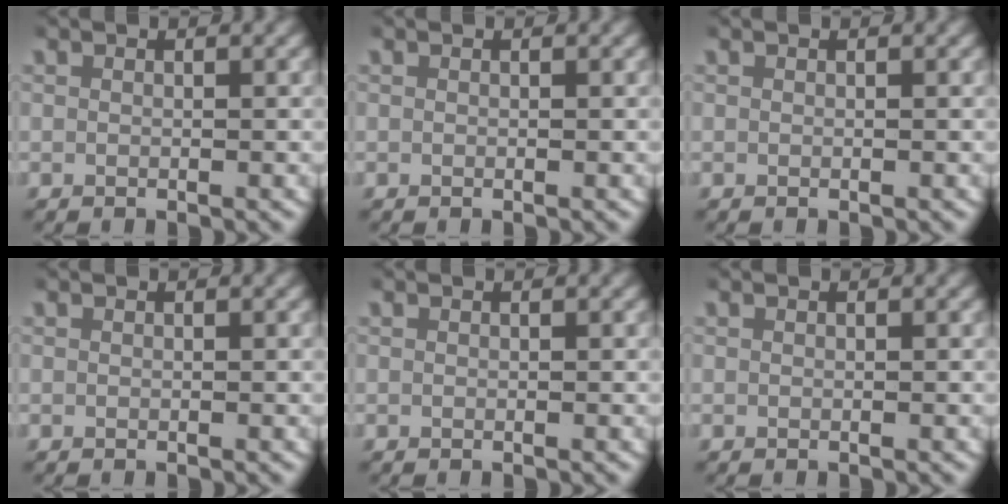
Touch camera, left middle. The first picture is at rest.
{"total": 0.0}
{"total": 0.0}
{"total": 0.0}
{"total": 0.0}
{"total": 0.0}